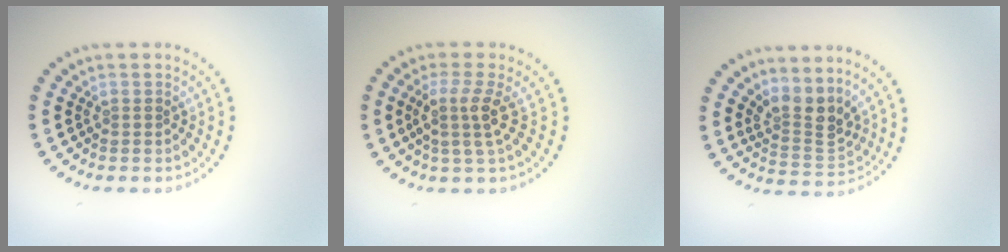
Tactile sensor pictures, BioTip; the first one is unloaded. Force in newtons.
{"total": 2.7, "press": 2.2, "slide": 1.7}
{"total": 3.2, "press": 2.5, "slide": 2.1}